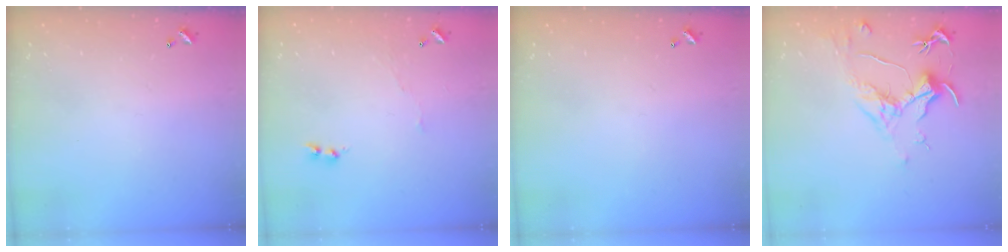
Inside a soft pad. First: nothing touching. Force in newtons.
{"total": 3.8, "press": 3.7, "slide": 0.6}
{"total": 0.0}
{"total": 1.6, "press": 1.4, "slide": 0.7}